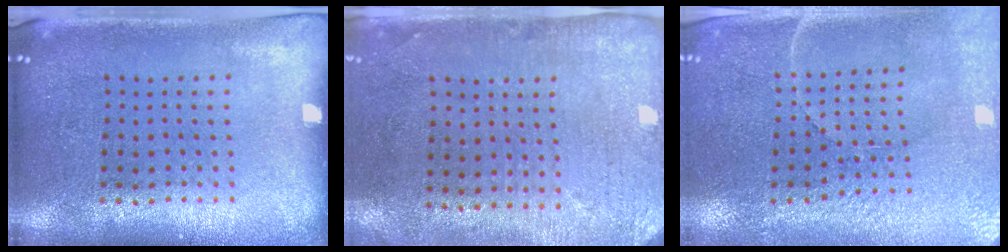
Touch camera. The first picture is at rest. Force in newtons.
{"total": 2.9, "press": 2.4, "slide": 1.7}
{"total": 3.3, "press": 3.2, "slide": 0.8}